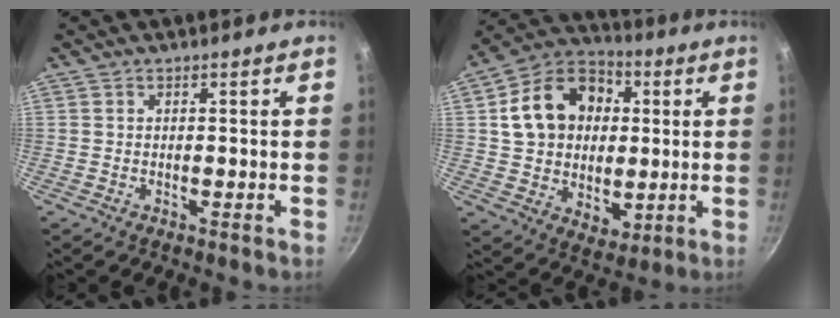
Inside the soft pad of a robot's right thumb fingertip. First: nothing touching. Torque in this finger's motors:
{"motor_torque": [-0.57, 2.31, 1.02, -0.17, 0.12]}